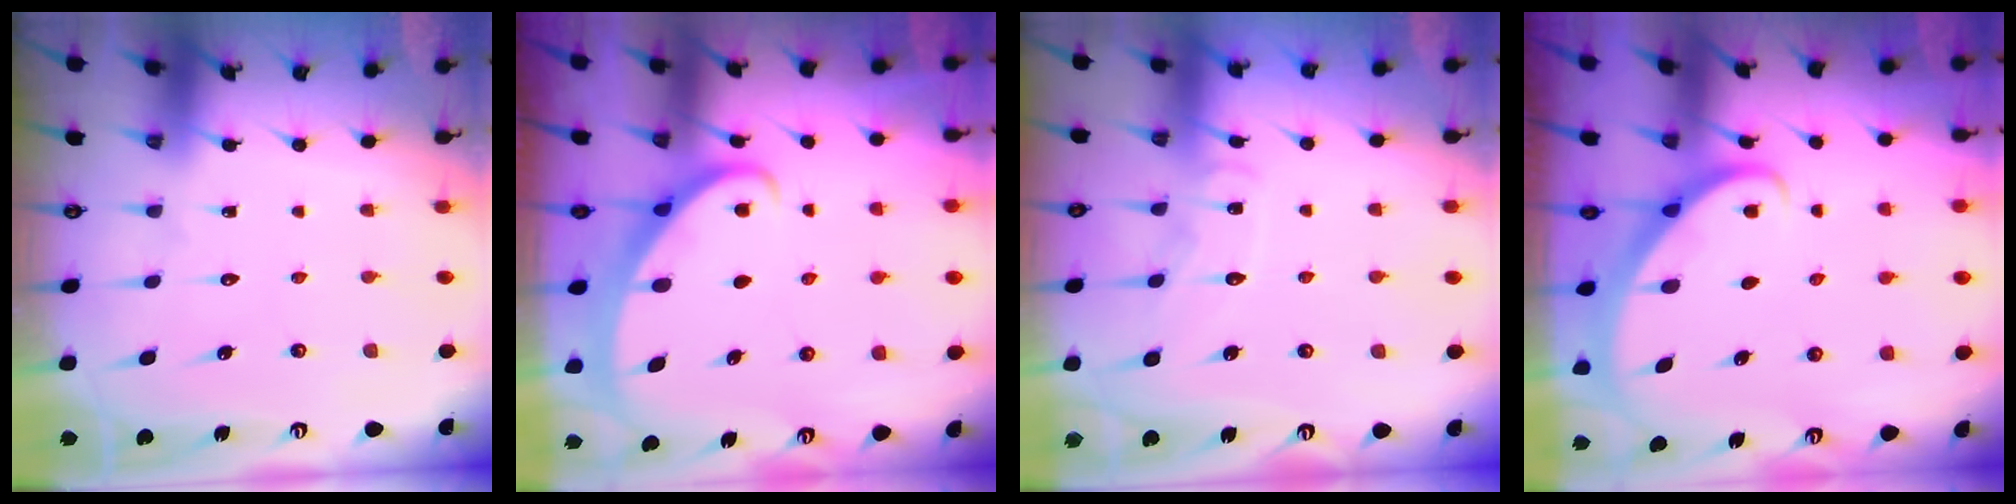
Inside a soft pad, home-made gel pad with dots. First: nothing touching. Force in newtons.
{"total": 2.4, "press": 2.4, "slide": 0.2}
{"total": 7.2, "press": 7.2, "slide": 0.6}
{"total": 2.7, "press": 2.7, "slide": 0.2}